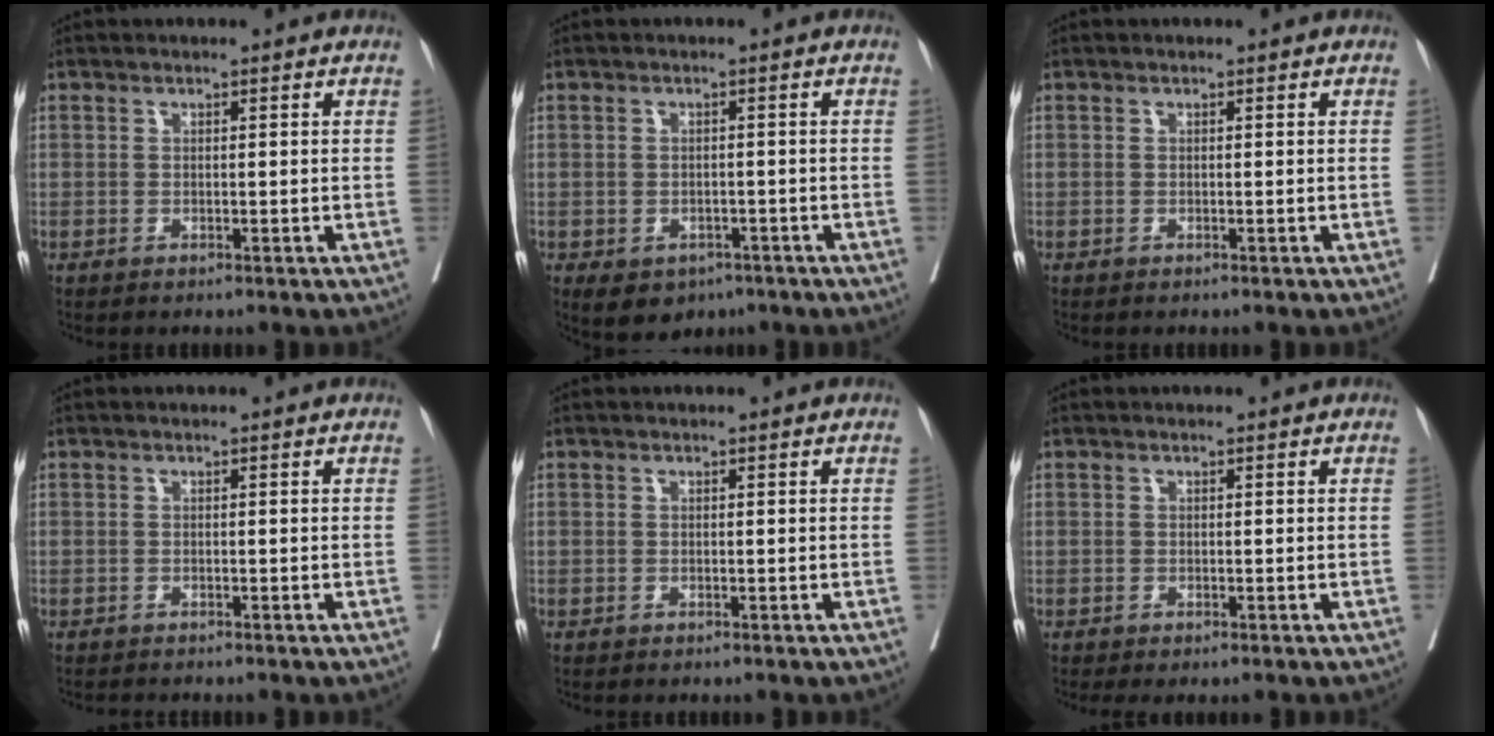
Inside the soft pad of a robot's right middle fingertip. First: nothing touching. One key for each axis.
{"total": 6.3, "fx": -3.8, "fy": 4.3, "fz": 2.5, "tx": -0.031, "ty": 0.002, "tz": -0.047}
{"total": 0.0}
{"total": 1.3, "fx": -1.3, "fy": 0.0, "fz": 0.2, "tx": -0.006, "ty": -0.003, "tz": -0.020}
{"total": 0.0}
{"total": 0.8, "fx": -0.6, "fy": 0.2, "fz": 0.4, "tx": -0.004, "ty": -0.003, "tz": -0.010}